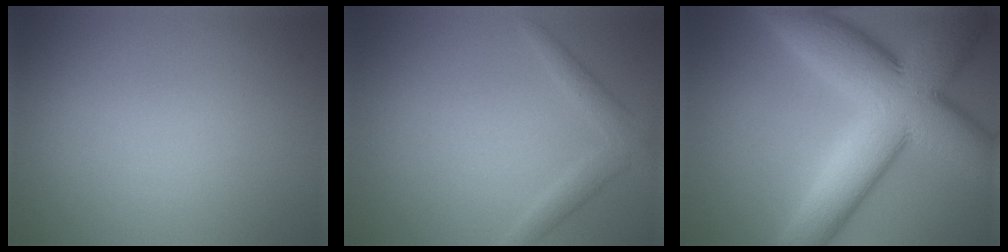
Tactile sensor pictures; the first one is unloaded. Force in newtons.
{"total": 2.3, "press": 2.3, "slide": 0.2}
{"total": 13.1, "press": 13.1, "slide": 0.4}